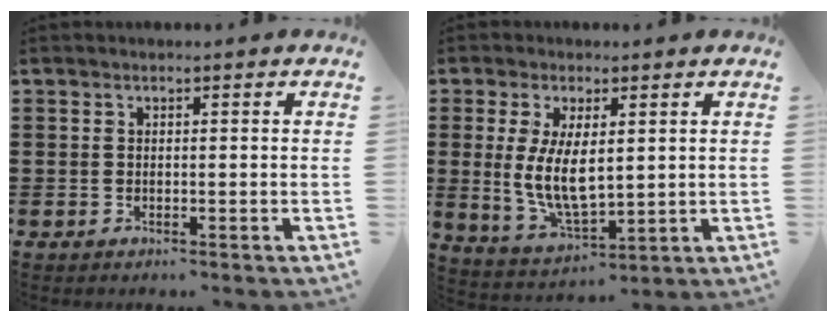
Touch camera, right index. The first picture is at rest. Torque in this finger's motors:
{"motor_torque": [1.08, 1.06, 0.27, 0.21]}